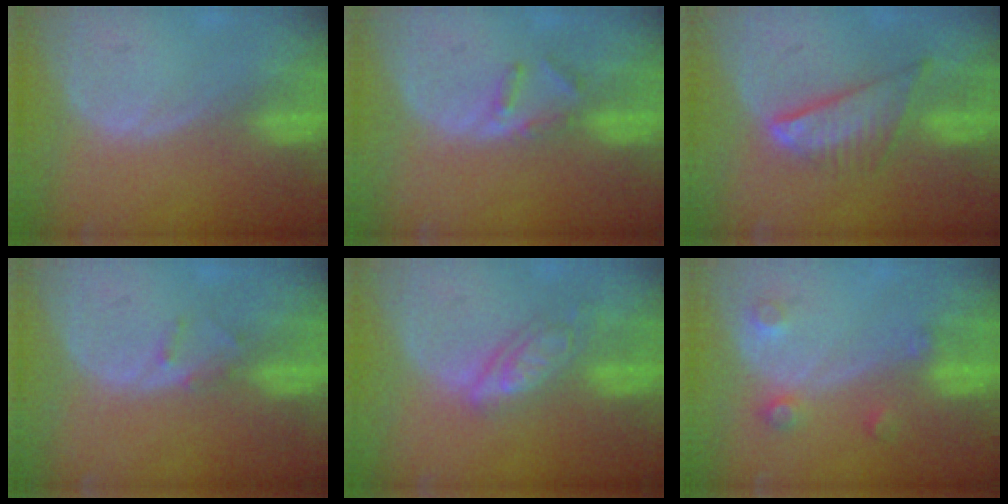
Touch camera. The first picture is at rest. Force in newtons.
{"total": 2.9, "press": 2.6, "slide": 1.1}
{"total": 7.5, "press": 6.5, "slide": 3.7}
{"total": 1.3, "press": 1.1, "slide": 0.8}
{"total": 6.0, "press": 5.1, "slide": 3.0}
{"total": 3.5, "press": 3.1, "slide": 1.7}